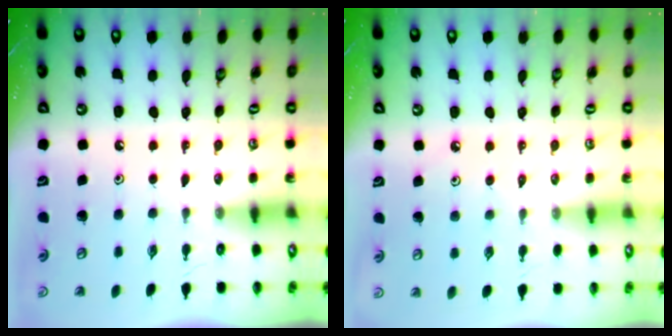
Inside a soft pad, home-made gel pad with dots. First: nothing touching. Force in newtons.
{"total": 2.0, "press": 2.0, "slide": 0.5}